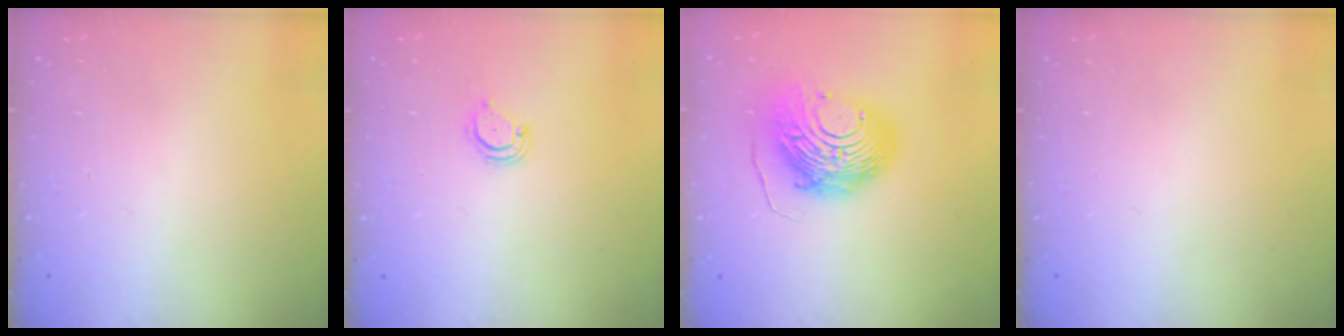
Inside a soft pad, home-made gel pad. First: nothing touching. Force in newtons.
{"total": 3.3, "press": 3.3, "slide": 0.3}
{"total": 14.6, "press": 14.6, "slide": 1.3}
{"total": 0.0}